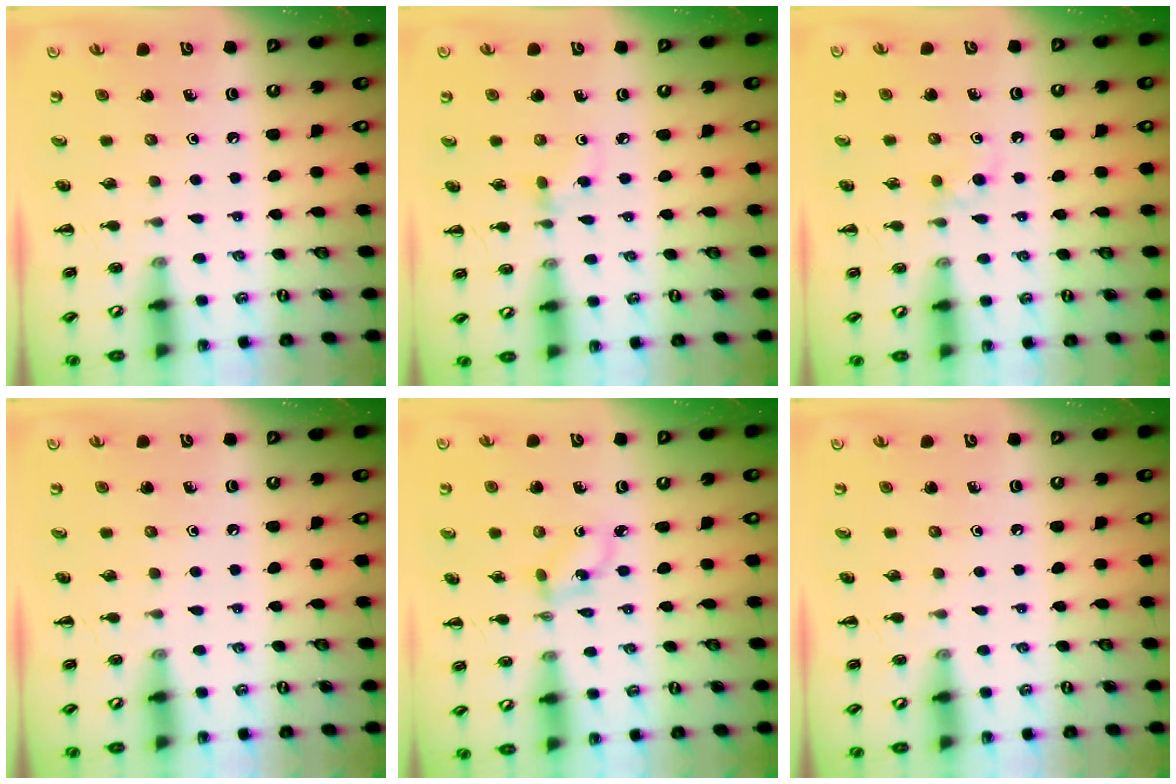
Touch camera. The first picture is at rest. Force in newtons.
{"total": 2.7, "press": 2.4, "slide": 1.1}
{"total": 3.9, "press": 3.6, "slide": 1.7}
{"total": 0.0}
{"total": 1.5, "press": 1.4, "slide": 0.4}
{"total": 0.0}